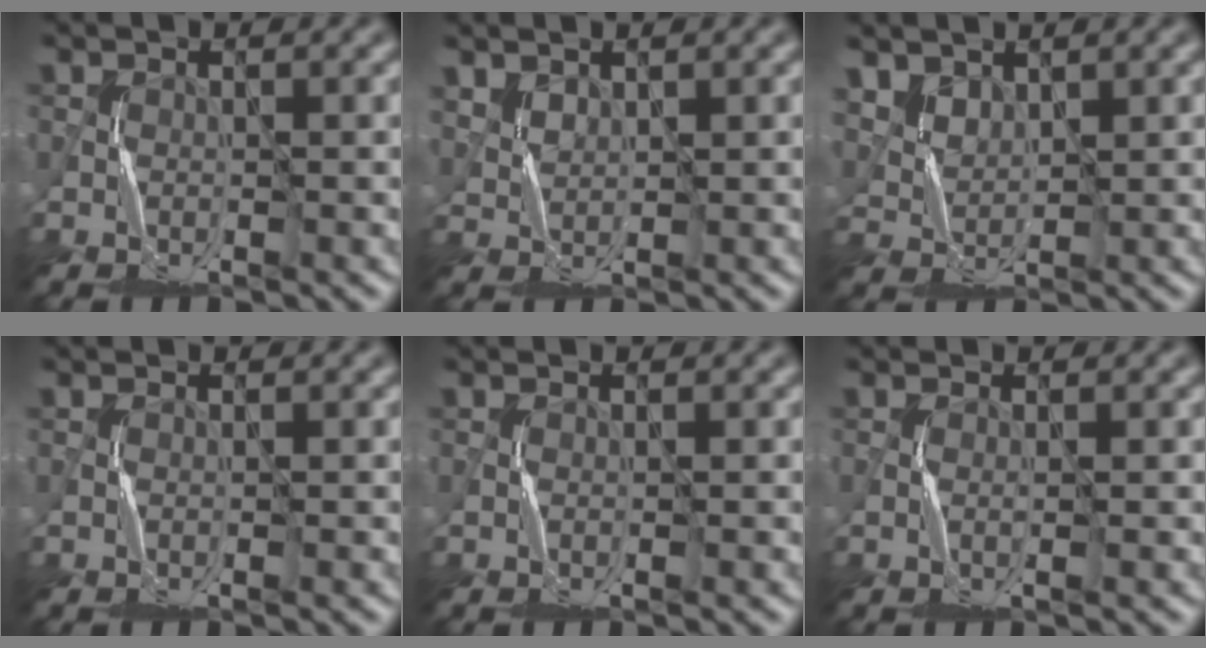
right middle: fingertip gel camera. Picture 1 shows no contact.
{"total": 1.9, "force": [1.6, 1.0, 0.5], "torque": [-0.016, -0.002, 0.047]}
{"total": 3.8, "force": [2.9, 1.9, 1.4], "torque": [-0.041, -0.006, 0.079]}
{"total": 0.0}
{"total": 0.0}
{"total": 0.8, "force": [0.1, 0.1, 0.7], "torque": [-0.018, -0.001, -0.002]}